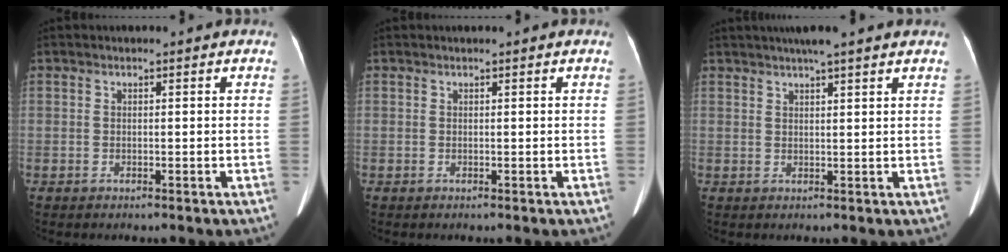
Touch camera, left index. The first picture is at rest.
{"total": 0.0}
{"total": 7.0, "force": [5.8, -0.2, 4.0], "torque": [-0.062, 0.029, 0.080]}